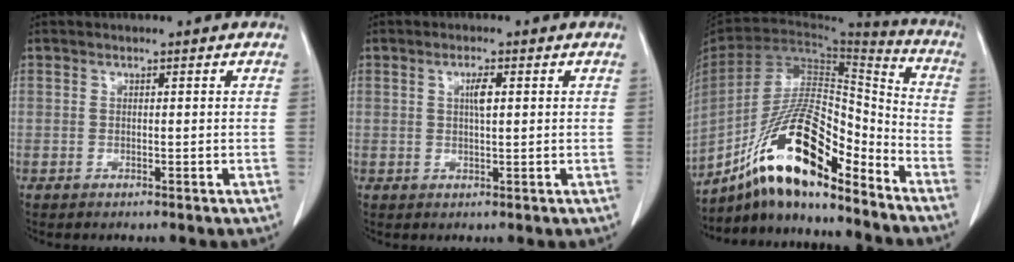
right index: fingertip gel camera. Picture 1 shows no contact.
{"total": 2.2, "force": [0.6, 0.0, 2.1], "torque": [-0.041, 0.000, 0.010]}
{"total": 17.5, "force": [-12.0, 4.3, 11.9], "torque": [-0.220, 0.023, -0.211]}